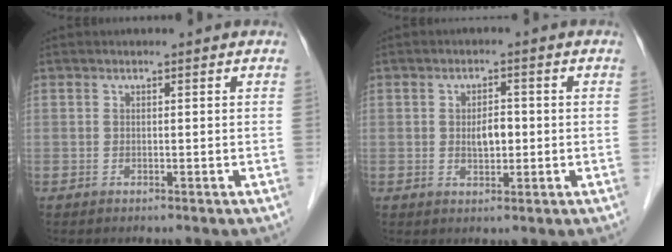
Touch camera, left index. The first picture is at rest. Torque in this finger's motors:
{"motor_torque": [0.20, -0.09, 0.06, 0.02]}